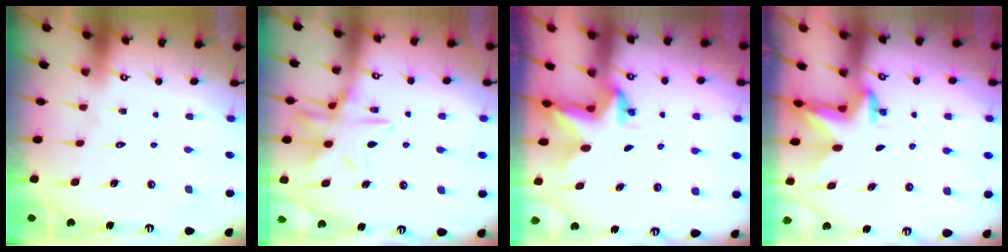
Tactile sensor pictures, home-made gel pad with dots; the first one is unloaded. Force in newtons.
{"total": 13.0, "press": 13.0, "slide": 1.0}
{"total": 2.8, "press": 2.8, "slide": 0.2}
{"total": 3.2, "press": 3.1, "slide": 0.8}